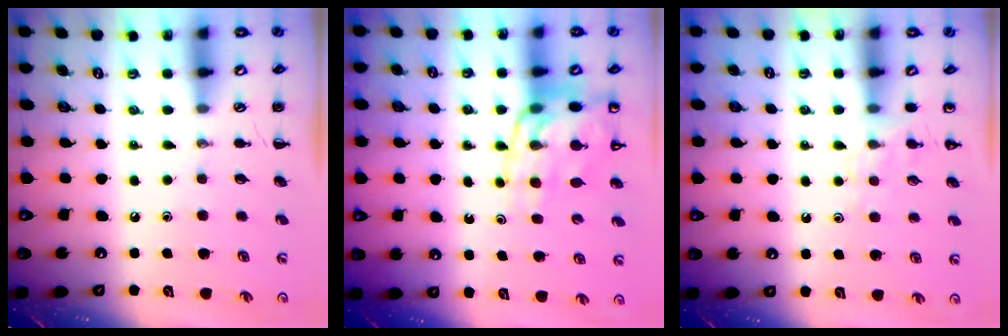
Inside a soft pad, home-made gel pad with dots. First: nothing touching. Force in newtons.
{"total": 13.3, "press": 13.0, "slide": 3.1}
{"total": 5.1, "press": 4.8, "slide": 1.7}